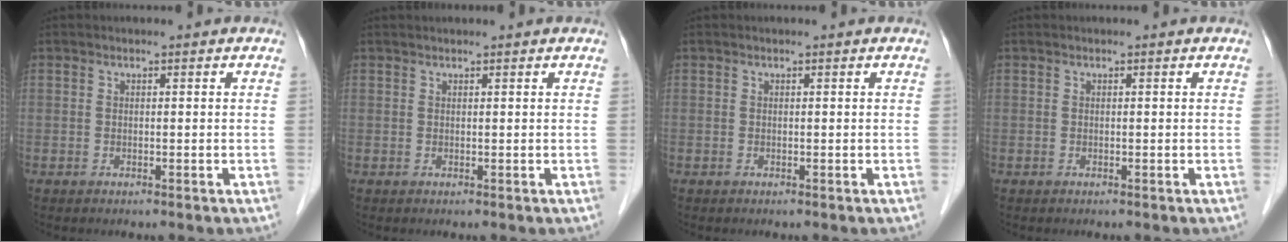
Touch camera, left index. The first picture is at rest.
{"total": 2.0, "force": [1.8, 0.0, 0.8], "torque": [-0.008, 0.025, 0.030]}
{"total": 0.0}
{"total": 0.0}